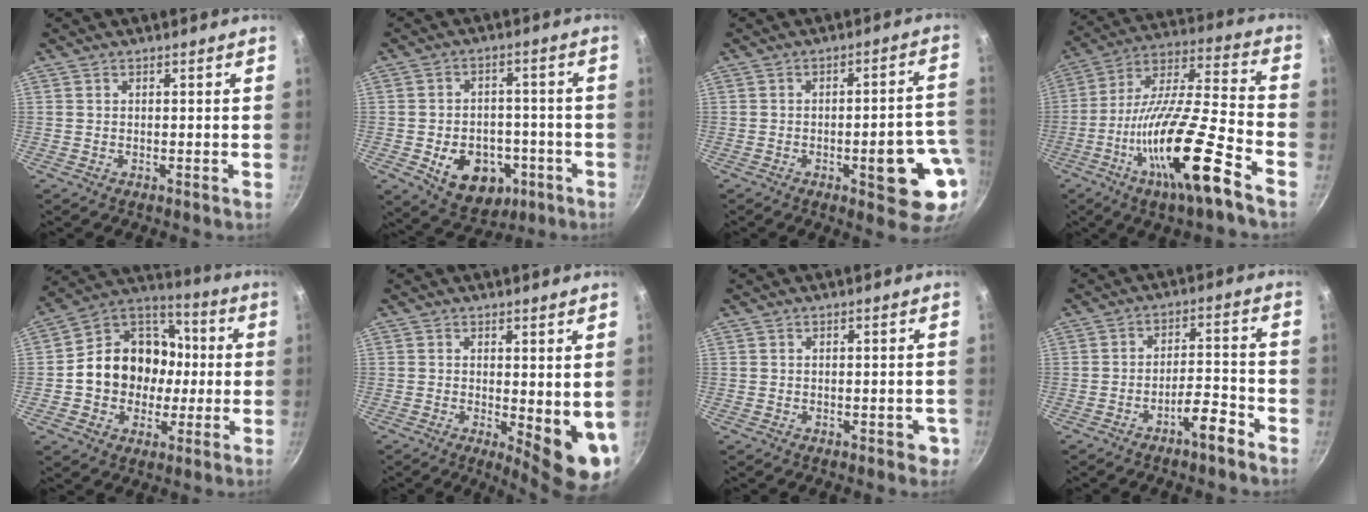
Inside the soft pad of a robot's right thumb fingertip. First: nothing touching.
{"total": 13.0, "force": [-4.4, 9.5, 7.7], "torque": [-0.077, 0.021, -0.049]}
{"total": 13.3, "force": [-3.9, 4.4, 11.9], "torque": [-0.112, 0.028, -0.048]}
{"total": 21.8, "force": [-10.3, 4.0, 18.8], "torque": [-0.314, 0.047, -0.193]}
{"total": 17.8, "force": [-0.9, 14.9, 9.8], "torque": [-0.124, 0.040, -0.027]}
{"total": 8.9, "force": [0.0, 3.1, 8.3], "torque": [-0.093, -0.021, 0.006]}
{"total": 2.4, "force": [-0.9, 1.4, 1.7], "torque": [-0.004, 0.010, -0.007]}
{"total": 6.2, "force": [-4.2, 1.4, 4.3], "torque": [-0.062, 0.041, -0.064]}